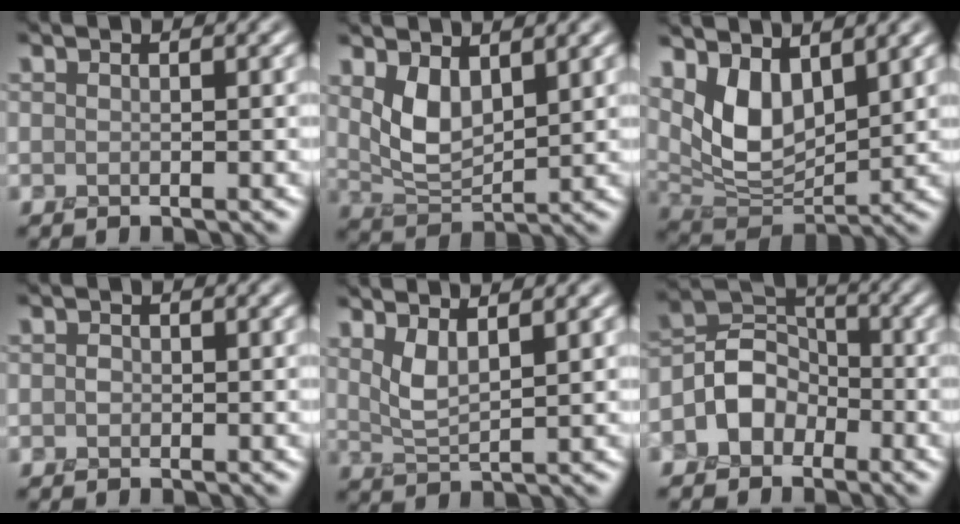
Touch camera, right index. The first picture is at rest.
{"total": 3.5, "force": [1.9, 1.6, 2.5], "torque": [-0.058, -0.008, 0.046]}
{"total": 5.7, "force": [2.9, 2.8, 4.1], "torque": [-0.087, -0.015, 0.058]}
{"total": 0.6, "force": [-0.2, 0.5, 0.2], "torque": [-0.003, -0.001, -0.007]}
{"total": 2.4, "force": [1.8, 0.1, 1.6], "torque": [-0.043, -0.007, 0.044]}
{"total": 4.2, "force": [-2.1, 3.2, 1.7], "torque": [-0.026, 0.006, -0.045]}